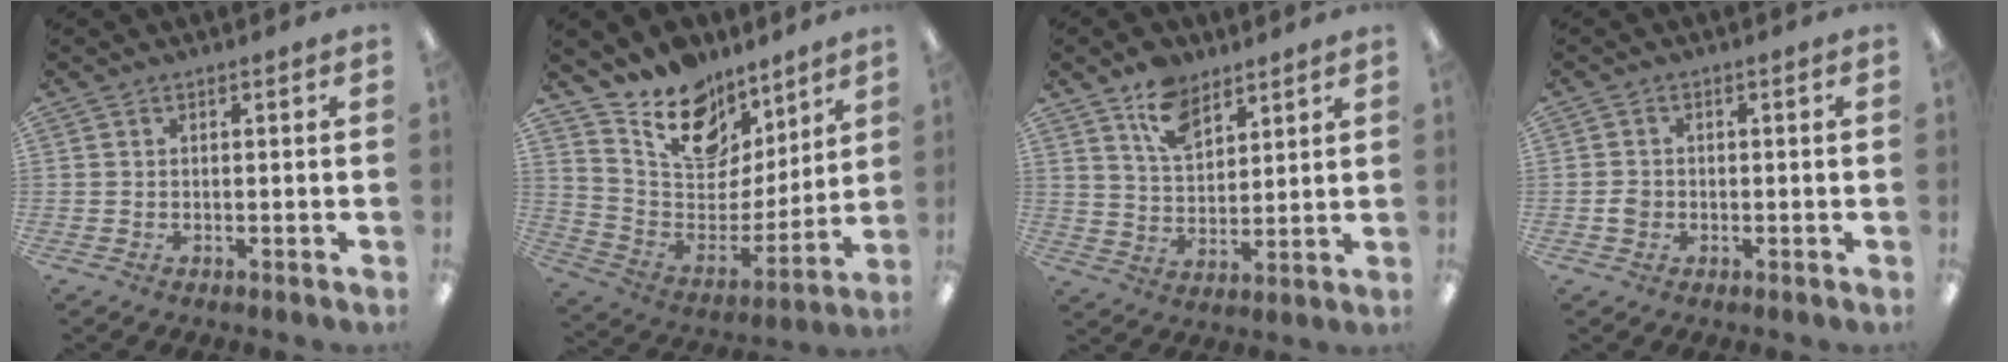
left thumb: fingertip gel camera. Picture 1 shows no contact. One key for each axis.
{"total": 16.5, "fx": 12.0, "fy": 9.9, "fz": 5.6, "tx": -0.109, "ty": -0.086, "tz": 0.223}
{"total": 10.0, "fx": 6.9, "fy": 5.7, "fz": 4.5, "tx": -0.077, "ty": -0.029, "tz": 0.127}
{"total": 2.0, "fx": -0.5, "fy": 1.8, "fz": 0.9, "tx": -0.017, "ty": 0.004, "tz": -0.010}